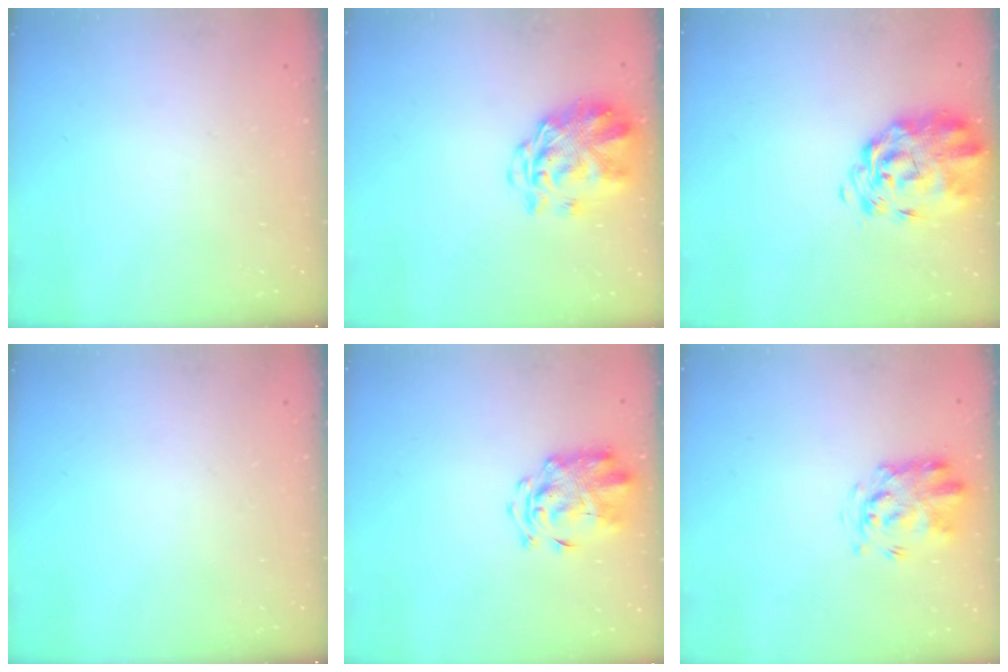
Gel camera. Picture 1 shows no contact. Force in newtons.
{"total": 4.3, "press": 3.8, "slide": 2.1}
{"total": 3.9, "press": 3.3, "slide": 2.1}
{"total": 0.0}
{"total": 3.3, "press": 3.2, "slide": 0.8}
{"total": 3.4, "press": 3.3, "slide": 0.7}